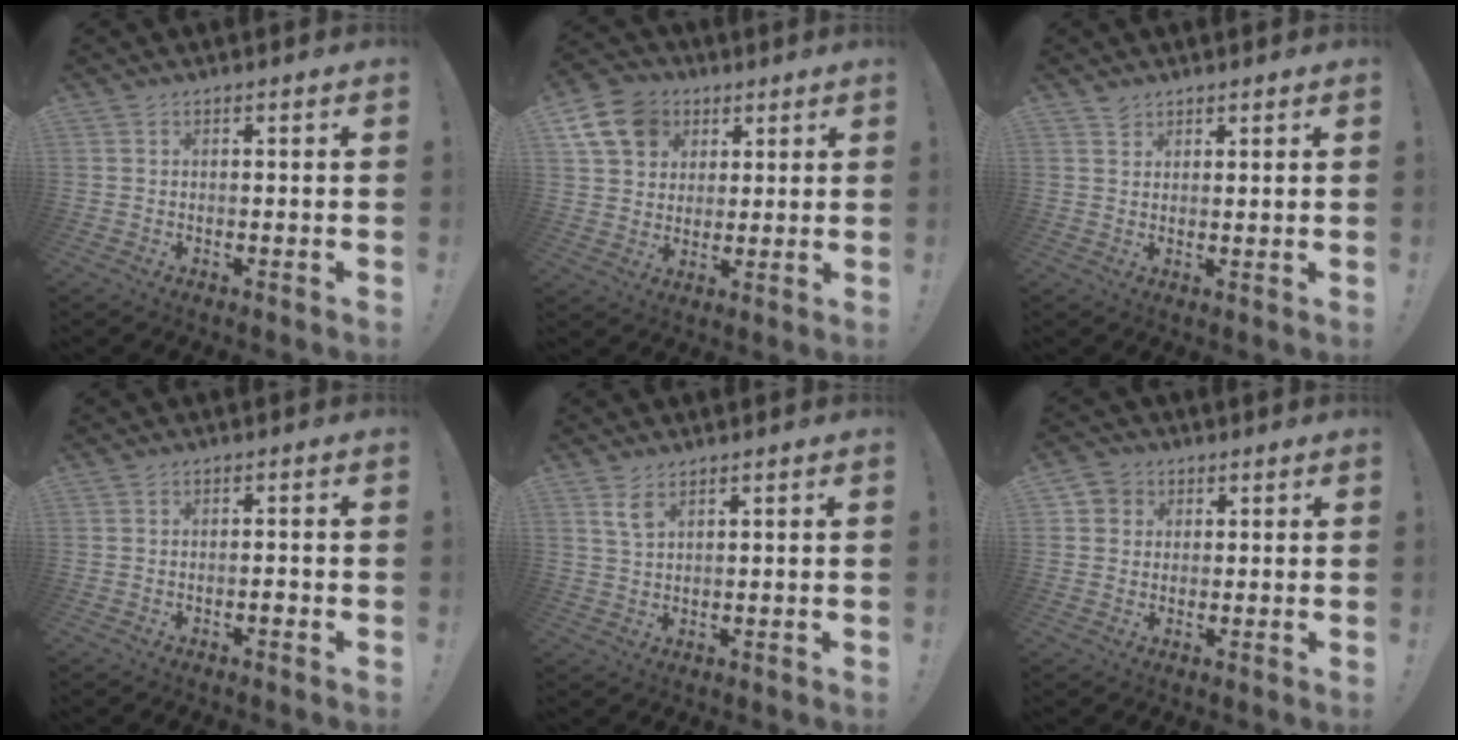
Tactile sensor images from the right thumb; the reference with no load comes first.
{"total": 13.2, "force": [5.6, 10.6, 5.6], "torque": [-0.084, -0.021, 0.114]}
{"total": 2.2, "force": [1.9, 0.9, 0.6], "torque": [-0.003, -0.011, 0.035]}
{"total": 1.7, "force": [-1.2, 0.3, 1.2], "torque": [-0.014, 0.003, -0.022]}
{"total": 4.0, "force": [2.4, 1.6, 2.8], "torque": [-0.044, -0.011, 0.041]}
{"total": 3.8, "force": [1.0, 3.6, 0.8], "torque": [-0.011, 0.001, 0.018]}